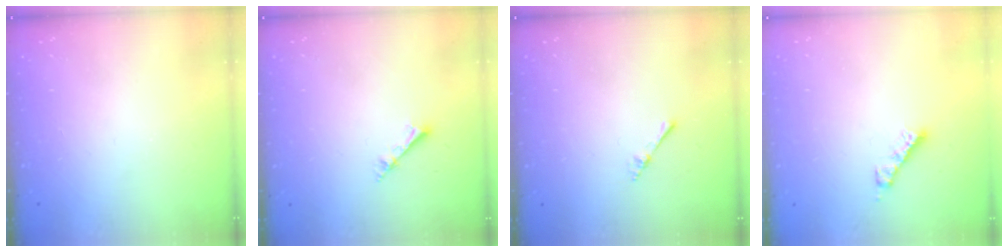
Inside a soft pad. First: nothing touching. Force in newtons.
{"total": 2.6, "press": 2.6, "slide": 0.3}
{"total": 2.2, "press": 2.2, "slide": 0.3}
{"total": 4.0, "press": 4.0, "slide": 0.2}